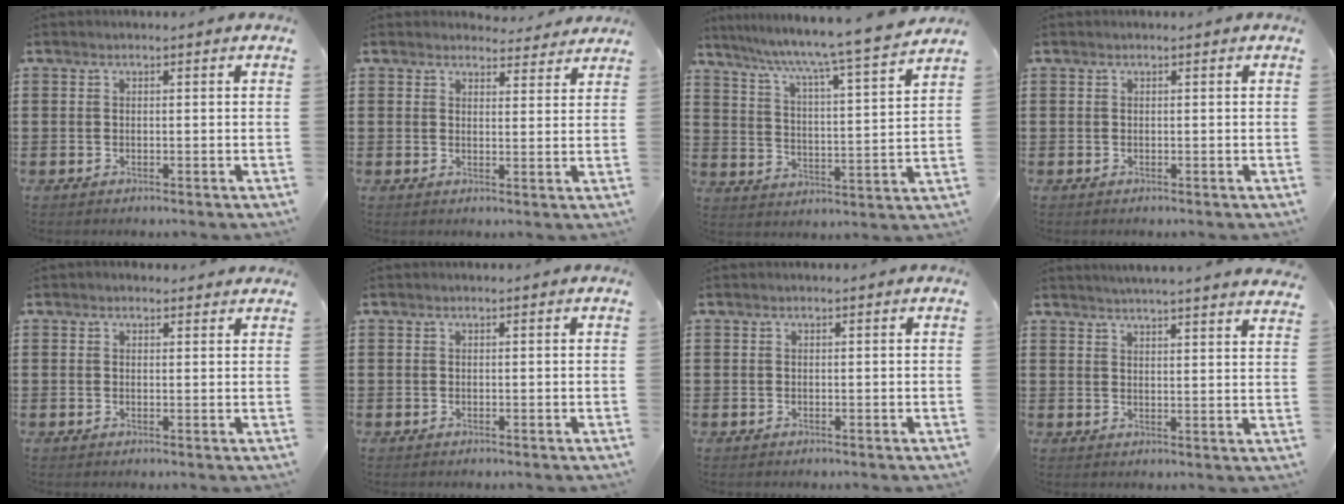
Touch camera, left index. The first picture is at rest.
{"total": 3.6, "force": [3.5, 0.8, 0.5], "torque": [-0.003, -0.018, 0.062]}
{"total": 6.7, "force": [5.8, -1.2, 3.1], "torque": [-0.085, -0.052, 0.085]}
{"total": 0.0}
{"total": 1.2, "force": [1.1, 0.6, 0.2], "torque": [-0.006, 0.005, 0.021]}
{"total": 0.0}
{"total": 0.0}
{"total": 3.7, "force": [3.6, -1.0, 0.4], "torque": [-0.019, -0.020, 0.062]}